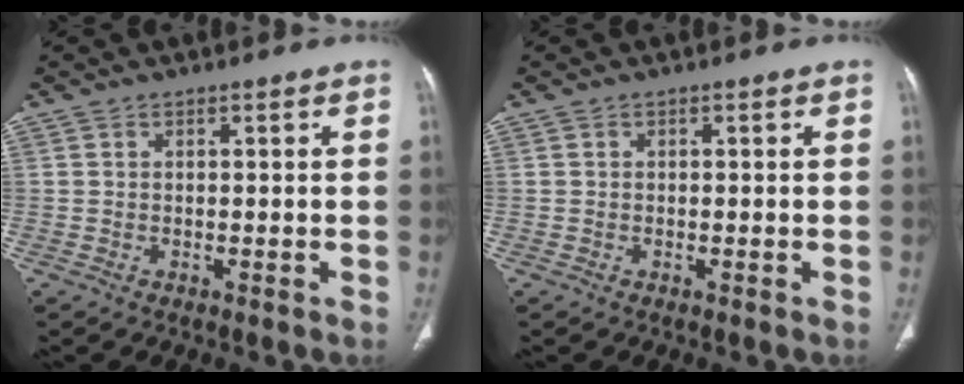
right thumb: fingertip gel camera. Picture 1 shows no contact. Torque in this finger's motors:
{"motor_torque": [0.16, -0.06, -0.43, 0.10, -0.03]}